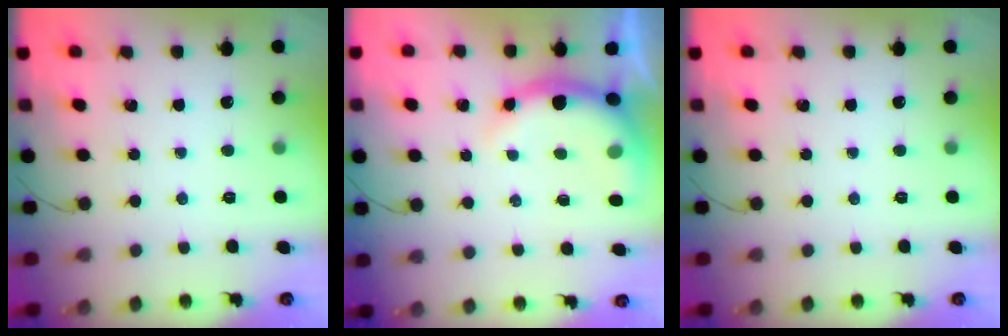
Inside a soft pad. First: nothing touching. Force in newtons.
{"total": 7.8, "press": 7.7, "slide": 1.3}
{"total": 0.0}